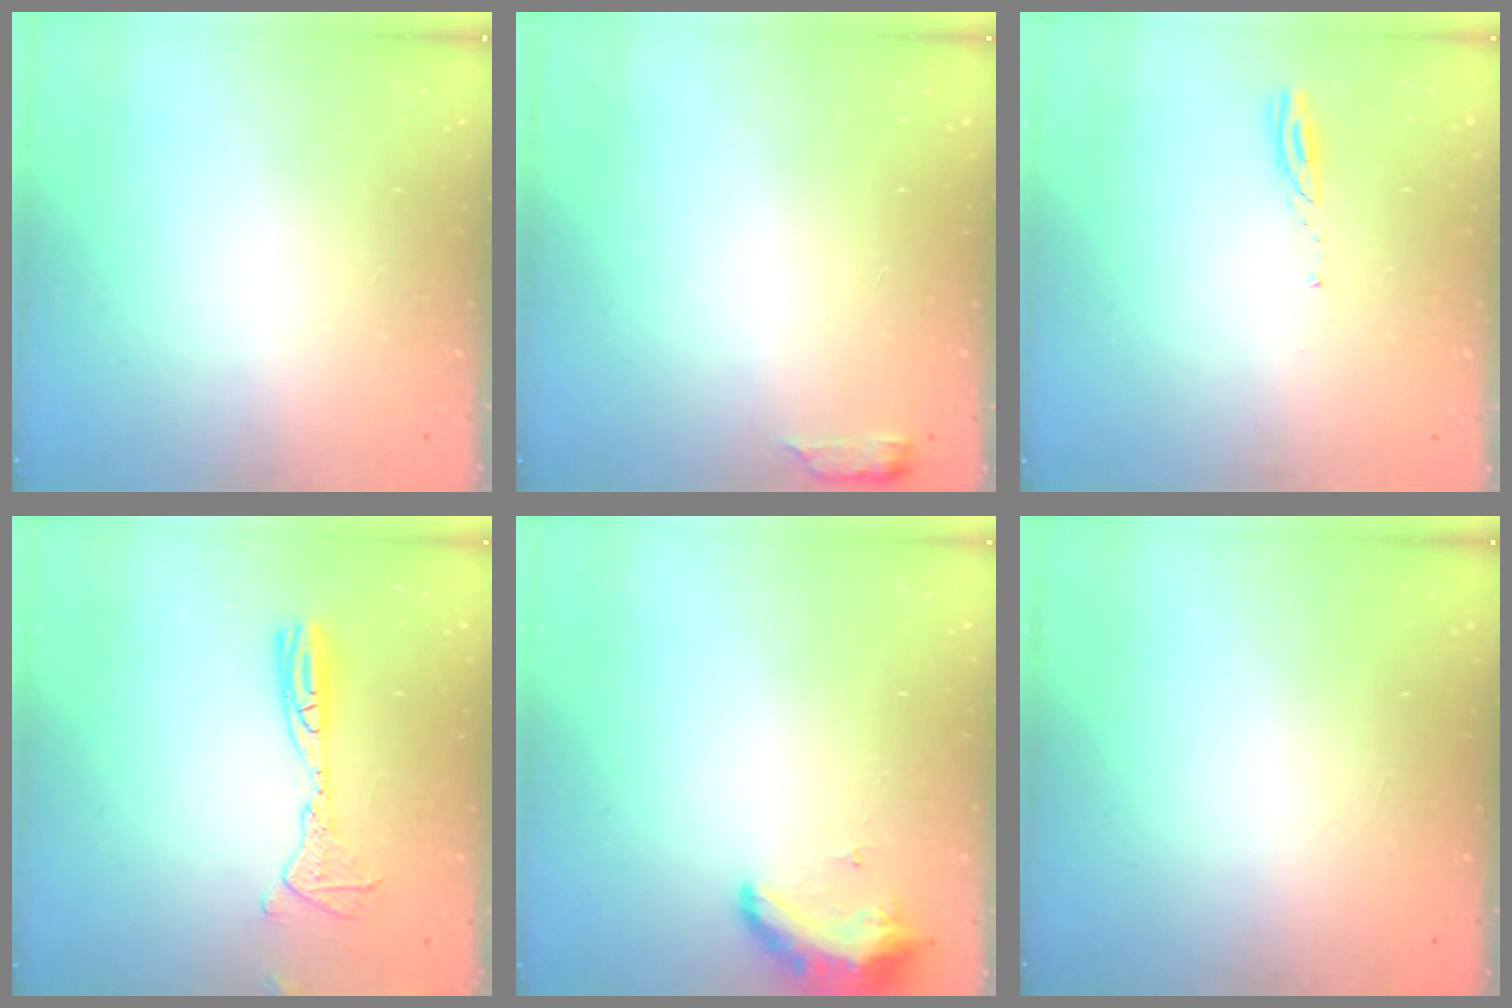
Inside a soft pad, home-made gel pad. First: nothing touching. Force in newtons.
{"total": 2.6, "press": 2.6, "slide": 0.5}
{"total": 3.2, "press": 3.2, "slide": 0.3}
{"total": 14.6, "press": 12.8, "slide": 7.1}
{"total": 8.7, "press": 8.5, "slide": 1.6}
{"total": 0.0}